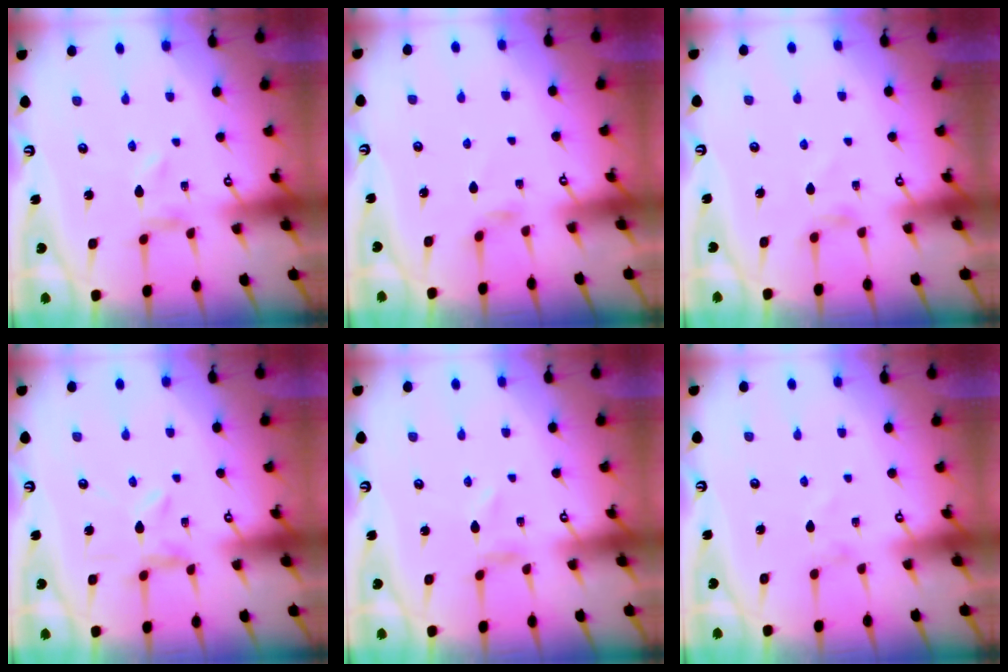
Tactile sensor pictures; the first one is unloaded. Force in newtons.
{"total": 1.7, "press": 1.7, "slide": 0.3}
{"total": 3.0, "press": 3.0, "slide": 0.4}
{"total": 2.8, "press": 2.8, "slide": 0.3}
{"total": 0.0}
{"total": 0.7, "press": 0.6, "slide": 0.1}